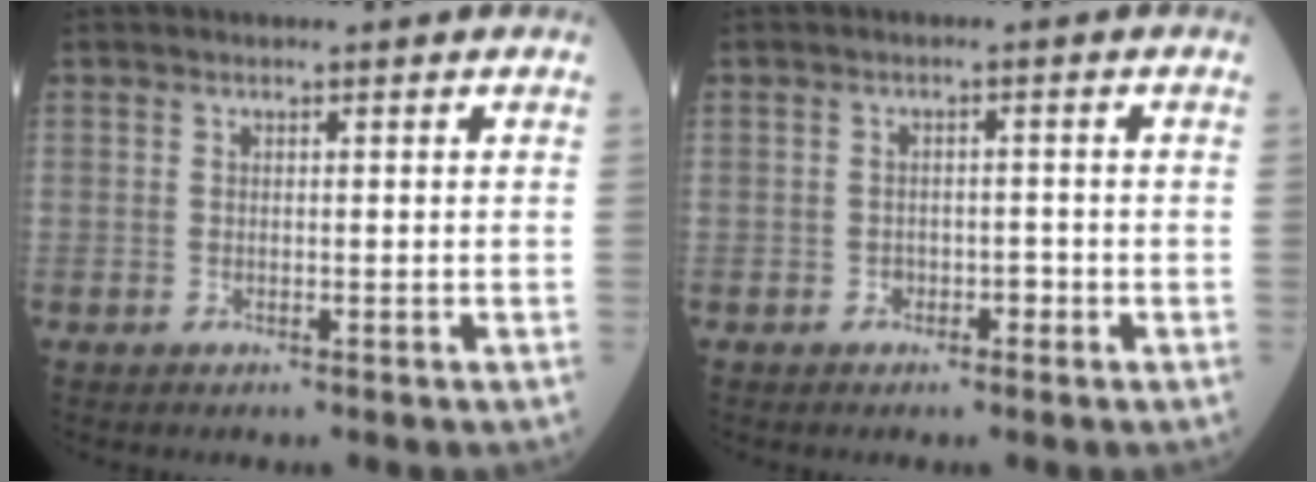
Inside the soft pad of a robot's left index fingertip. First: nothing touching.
{"total": 1.7, "force": [-0.9, 1.1, 0.8], "torque": [-0.007, 0.006, -0.014]}